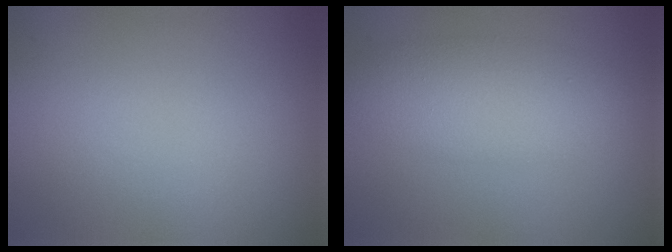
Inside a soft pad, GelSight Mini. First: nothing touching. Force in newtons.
{"total": 4.9, "press": 4.9, "slide": 0.1}